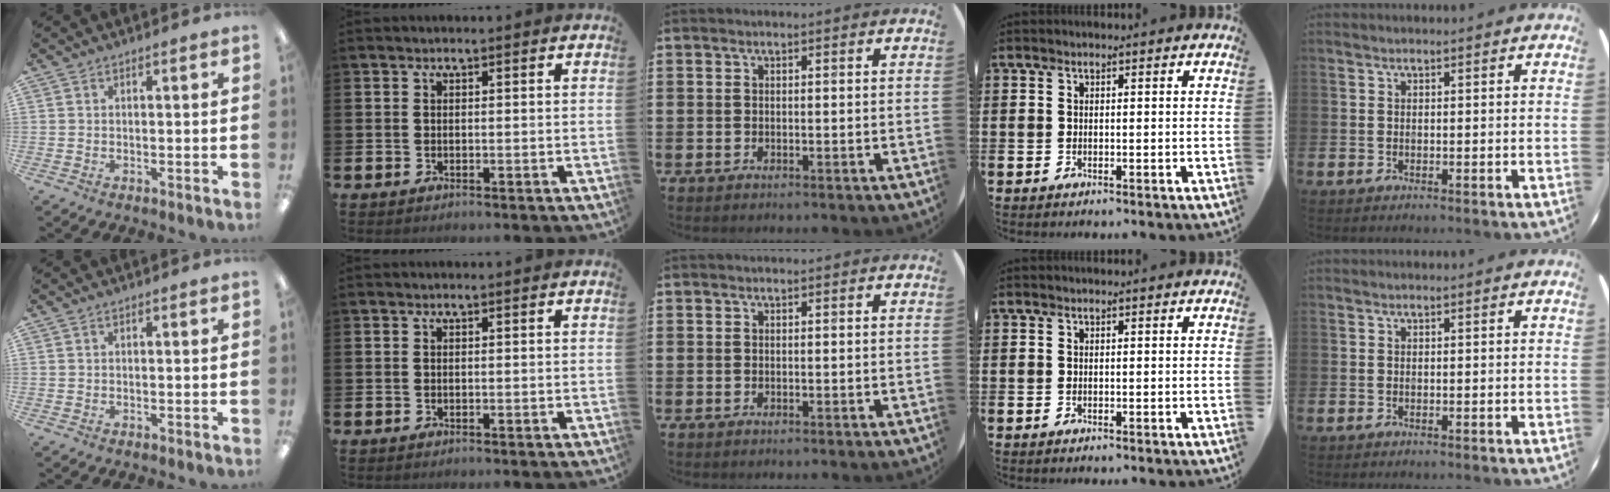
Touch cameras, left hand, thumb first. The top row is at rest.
{}